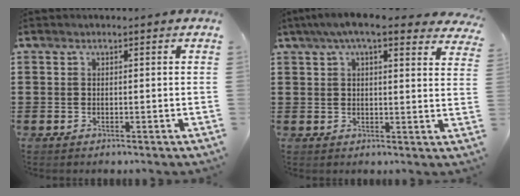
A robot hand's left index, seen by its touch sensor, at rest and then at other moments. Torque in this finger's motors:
{"motor_torque": [2.14, 0.00, 0.82, 0.14]}